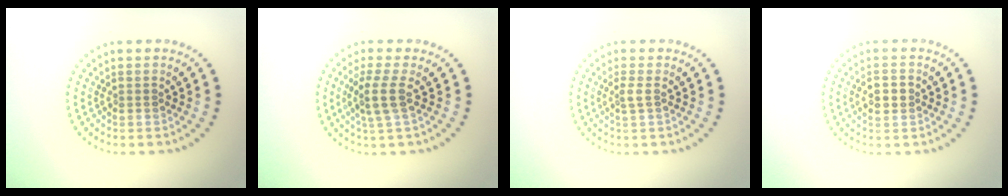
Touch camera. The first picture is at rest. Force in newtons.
{"total": 2.6, "press": 2.0, "slide": 1.6}
{"total": 1.0, "press": 0.7, "slide": 0.8}
{"total": 2.3, "press": 2.3, "slide": 0.1}